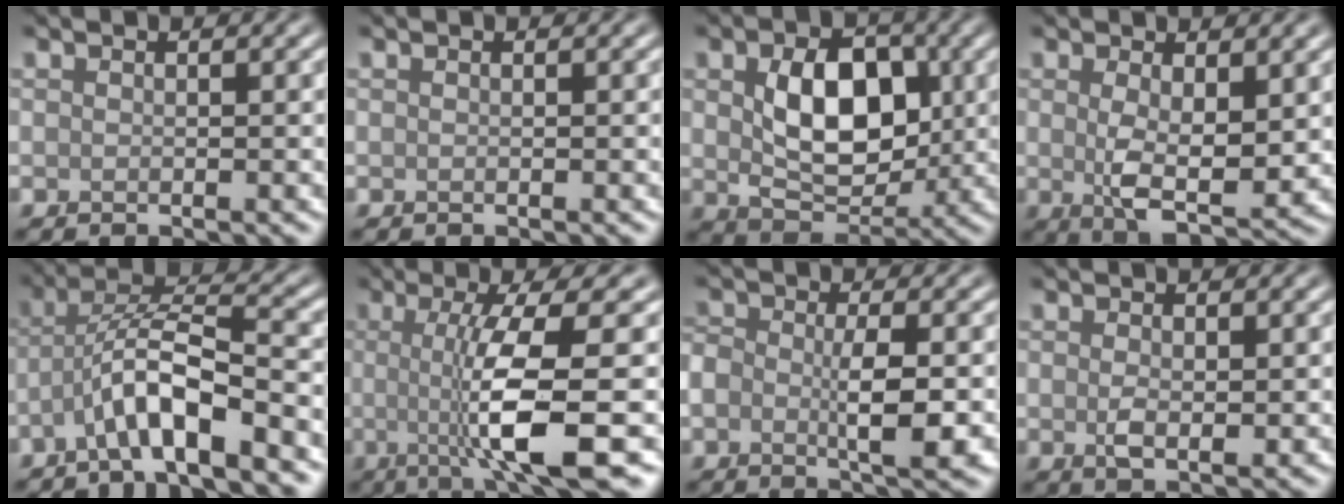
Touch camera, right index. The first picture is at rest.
{"total": 0.0}
{"total": 7.4, "force": [0.7, 4.9, 5.5], "torque": [-0.097, -0.004, 0.018]}
{"total": 4.9, "force": [0.7, 2.1, 4.3], "torque": [-0.080, -0.011, 0.017]}
{"total": 5.8, "force": [-3.1, 0.9, 4.8], "torque": [-0.087, 0.017, -0.061]}
{"total": 8.5, "force": [-0.7, 1.3, 8.4], "torque": [-0.140, -0.011, -0.006]}
{"total": 5.1, "force": [-1.0, 2.4, 4.4], "torque": [-0.083, -0.006, -0.021]}
{"total": 2.2, "force": [0.1, 1.0, 1.9], "torque": [-0.039, -0.005, 0.005]}